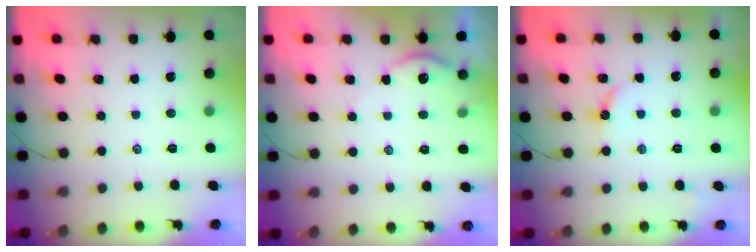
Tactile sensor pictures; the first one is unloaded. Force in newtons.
{"total": 2.9, "press": 2.9, "slide": 0.3}
{"total": 2.6, "press": 2.6, "slide": 0.3}